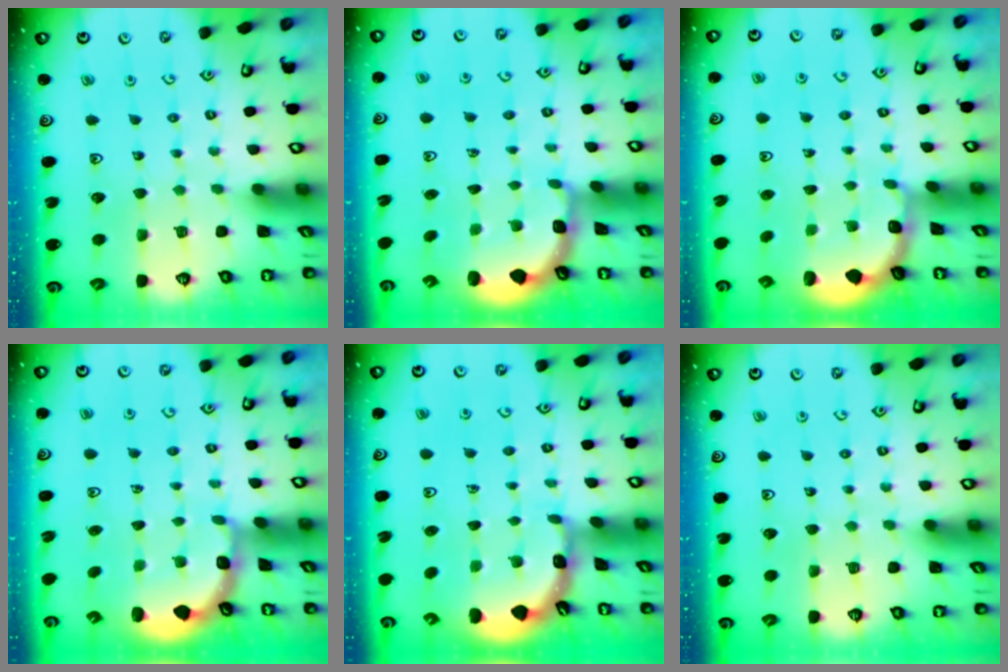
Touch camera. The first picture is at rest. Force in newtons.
{"total": 2.3, "press": 1.7, "slide": 1.6}
{"total": 1.8, "press": 1.7, "slide": 0.7}
{"total": 2.5, "press": 1.9, "slide": 1.6}
{"total": 1.9, "press": 1.9, "slide": 0.1}
{"total": 0.0}